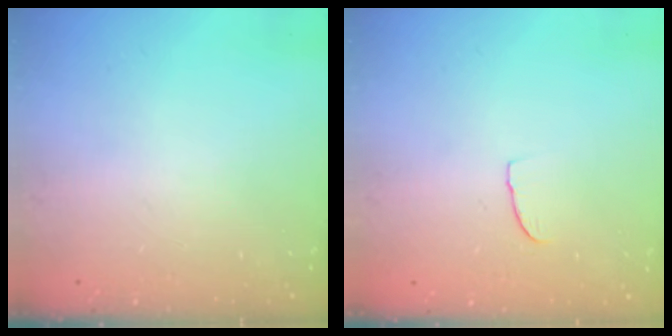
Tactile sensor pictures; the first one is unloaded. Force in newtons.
{"total": 3.3, "press": 3.3, "slide": 0.3}